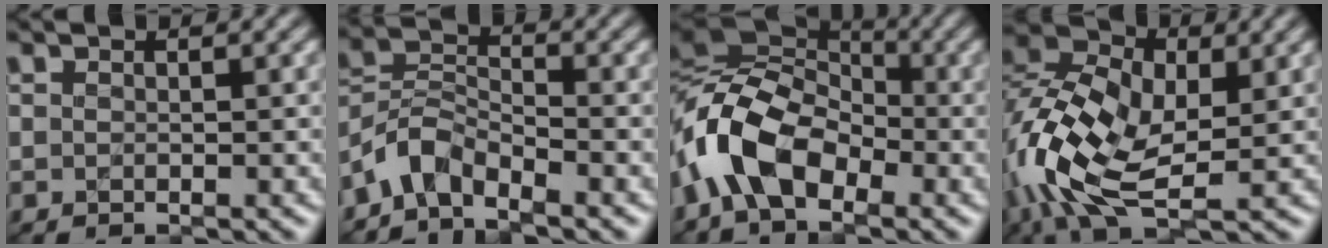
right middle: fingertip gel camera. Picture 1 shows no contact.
{"total": 3.6, "force": [-3.0, 1.5, 1.4], "torque": [-0.025, 0.010, -0.070]}
{"total": 8.6, "force": [-3.2, 5.4, 6.0], "torque": [-0.124, 0.014, -0.078]}
{"total": 10.9, "force": [-2.5, 6.1, 8.7], "torque": [-0.197, 0.007, -0.059]}